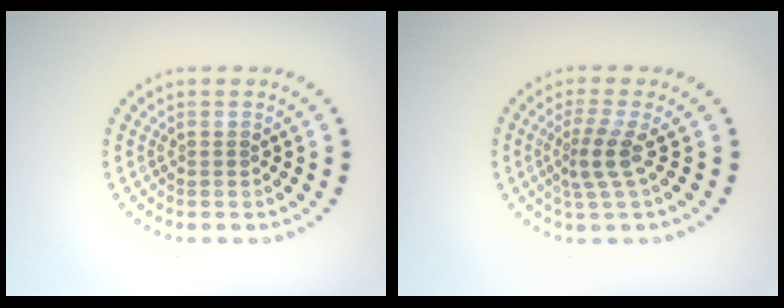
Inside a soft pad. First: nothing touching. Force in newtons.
{"total": 2.6, "press": 1.8, "slide": 1.8}